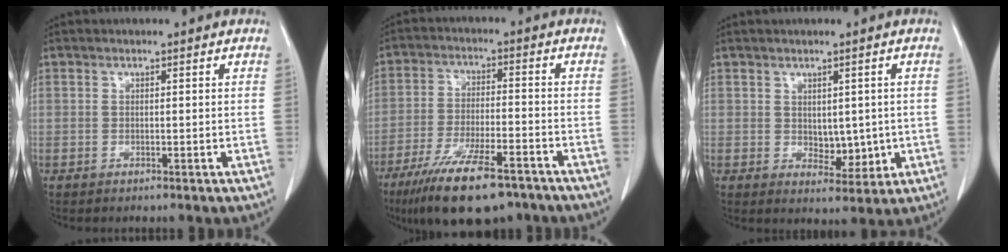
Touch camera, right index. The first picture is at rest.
{"total": 14.8, "force": [-10.6, 3.6, 9.7], "torque": [-0.174, -0.029, -0.179]}
{"total": 4.8, "force": [-0.2, 2.8, 3.9], "torque": [-0.047, -0.006, 0.010]}